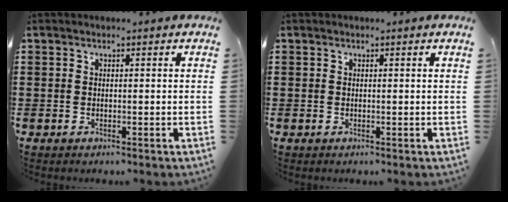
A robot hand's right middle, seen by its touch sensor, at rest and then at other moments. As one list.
[{"total": 0.0}]